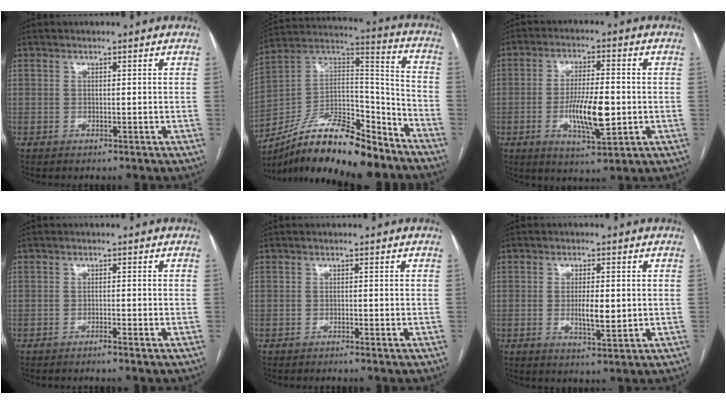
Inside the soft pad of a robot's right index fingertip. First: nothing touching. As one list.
[{"total": 20.7, "force": [-16.0, 6.0, 11.8], "torque": [-0.213, 0.030, -0.275]}, {"total": 9.4, "force": [-1.8, 2.2, 9.0], "torque": [-0.164, -0.008, -0.028]}, {"total": 1.3, "force": [-1.0, -0.2, 0.9], "torque": [-0.016, 0.001, -0.018]}, {"total": 0.8, "force": [-0.6, 0.0, 0.5], "torque": [-0.012, 0.000, -0.010]}, {"total": 4.8, "force": [-0.3, 1.4, 4.6], "torque": [-0.084, -0.007, -0.003]}]